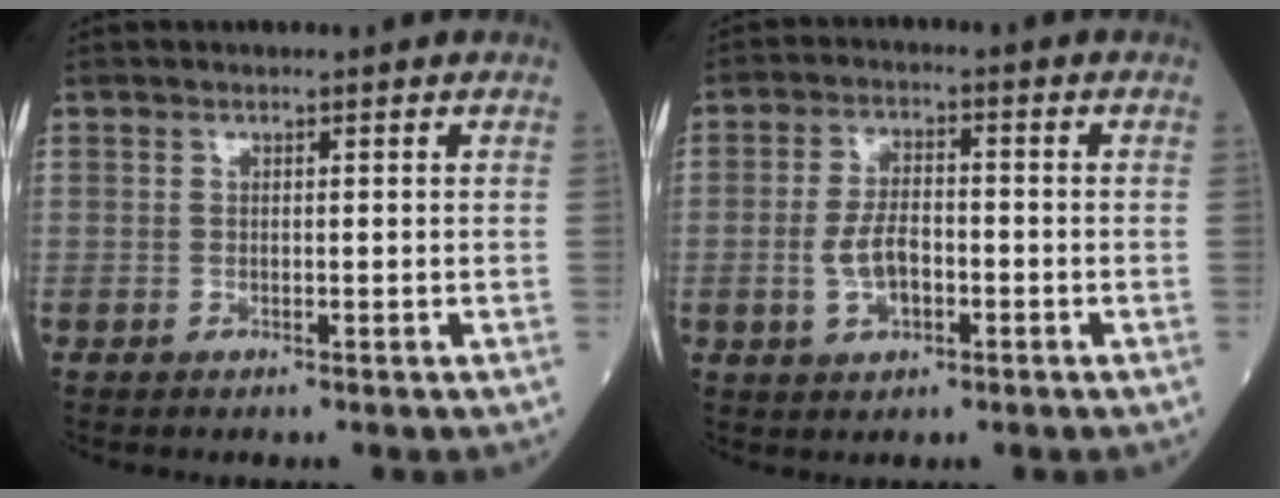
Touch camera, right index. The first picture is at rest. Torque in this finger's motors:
{"motor_torque": [0.92, -0.17, 0.17, 0.05]}